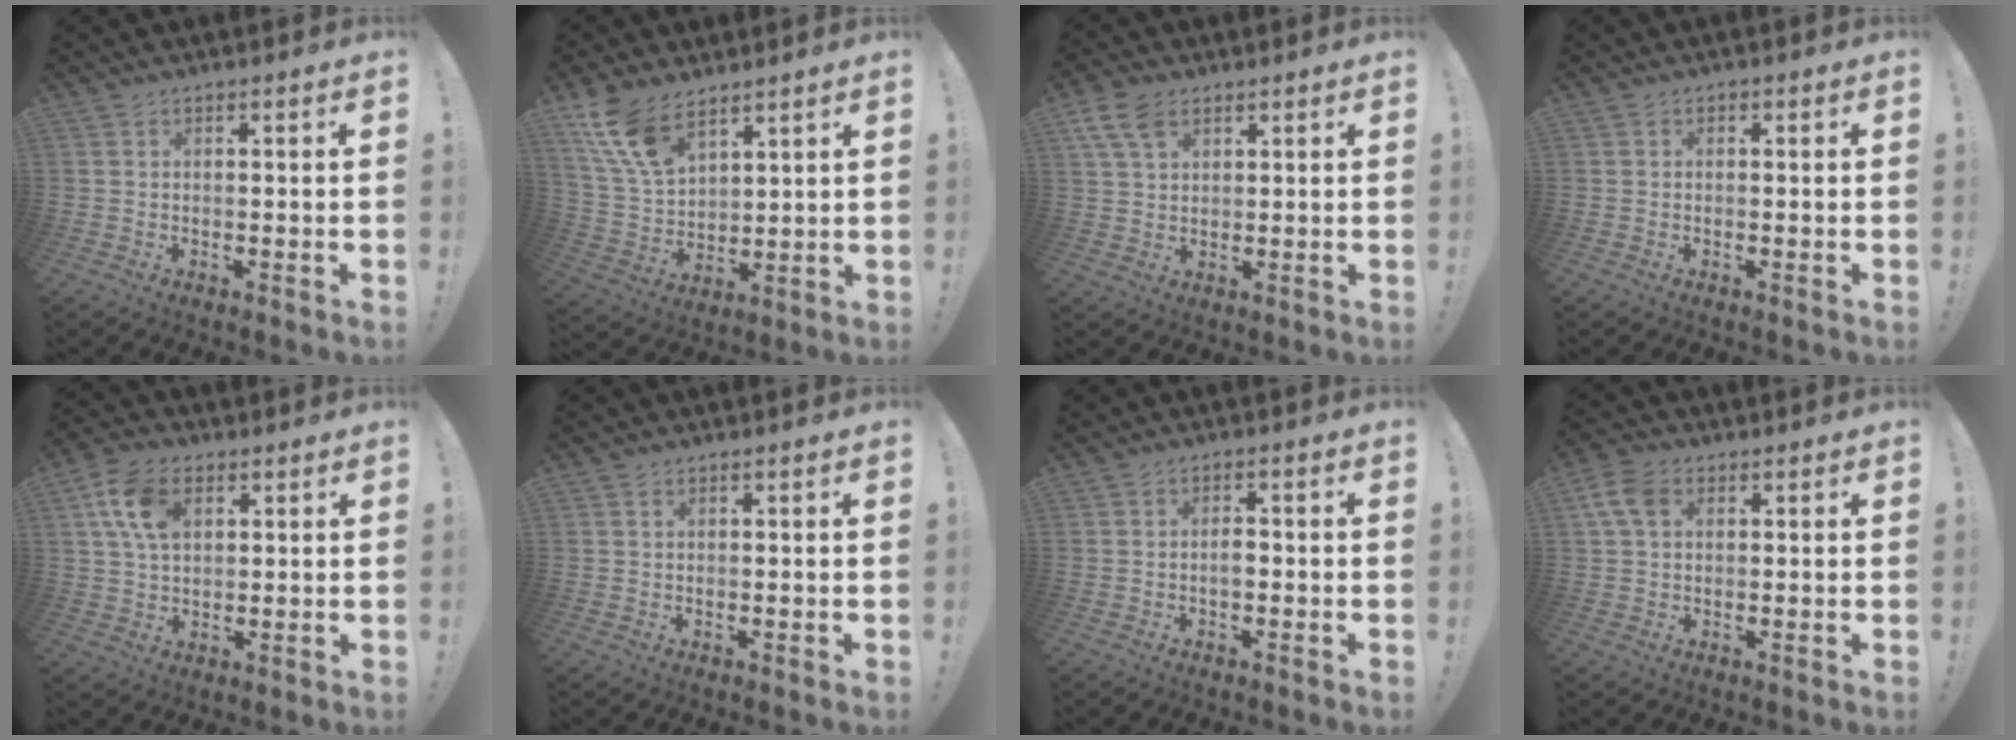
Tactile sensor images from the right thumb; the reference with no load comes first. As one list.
[{"total": 13.1, "force": [8.9, 6.4, 7.0], "torque": [-0.147, -0.046, 0.174]}, {"total": 7.9, "force": [4.2, 4.9, 4.6], "torque": [-0.079, -0.006, 0.084]}, {"total": 0.6, "force": [-0.2, 0.5, 0.2], "torque": [0.003, -0.002, -0.006]}, {"total": 12.0, "force": [4.1, 8.0, 7.9], "torque": [-0.150, 0.006, 0.079]}, {"total": 0.7, "force": [0.5, 0.4, 0.3], "torque": [-0.002, -0.001, 0.008]}, {"total": 2.4, "force": [-0.7, 1.2, 2.0], "torque": [-0.028, 0.003, -0.015]}, {"total": 7.5, "force": [2.5, 5.0, 4.9], "torque": [-0.101, 0.003, 0.050]}]